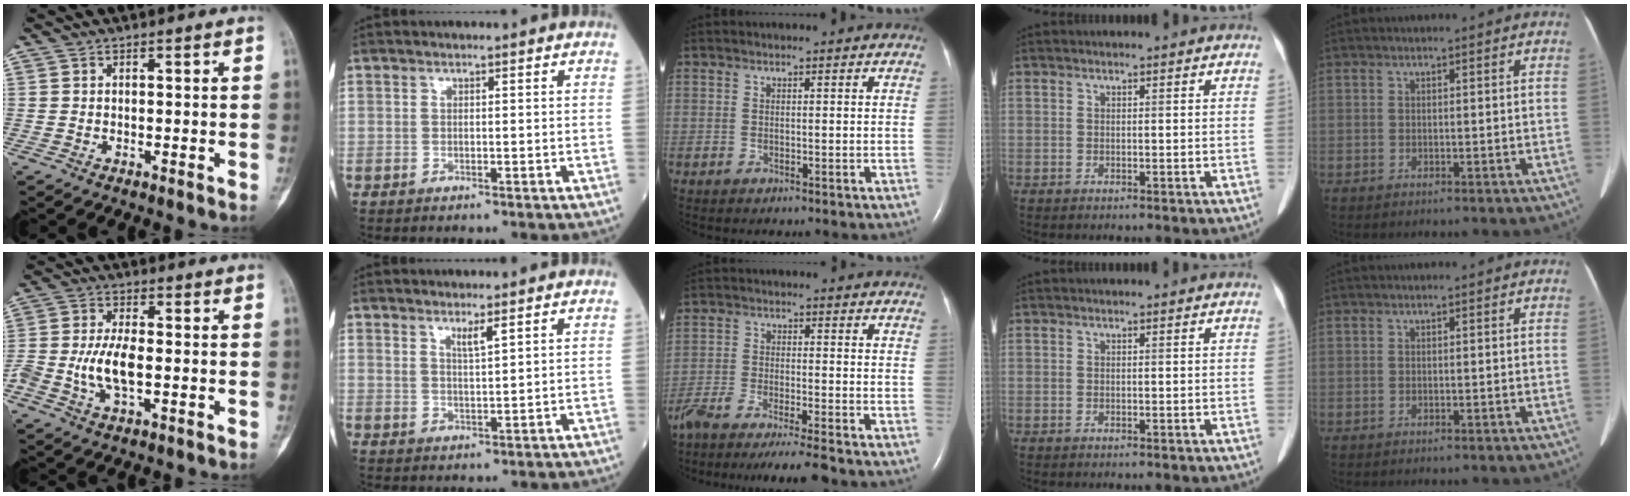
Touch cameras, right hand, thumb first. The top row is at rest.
{"thumb": {"total": 7.8, "force": [-1.5, 3.6, 6.8], "torque": [-0.146, 0.010, -0.030]}, "index": {"total": 2.4, "force": [1.7, 0.1, 1.7], "torque": [-0.037, -0.007, 0.035]}, "middle": {"total": 13.6, "force": [-12.2, -0.3, 6.2], "torque": [-0.087, -0.031, -0.194]}}